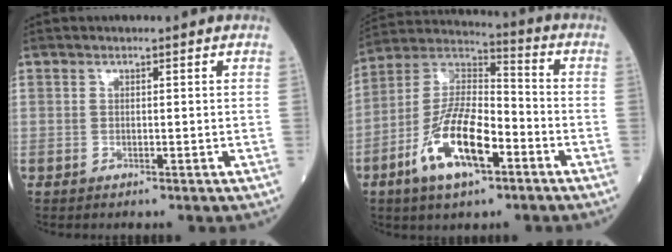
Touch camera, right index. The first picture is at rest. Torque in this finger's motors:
{"motor_torque": [1.33, -0.78, 0.46, 0.21]}